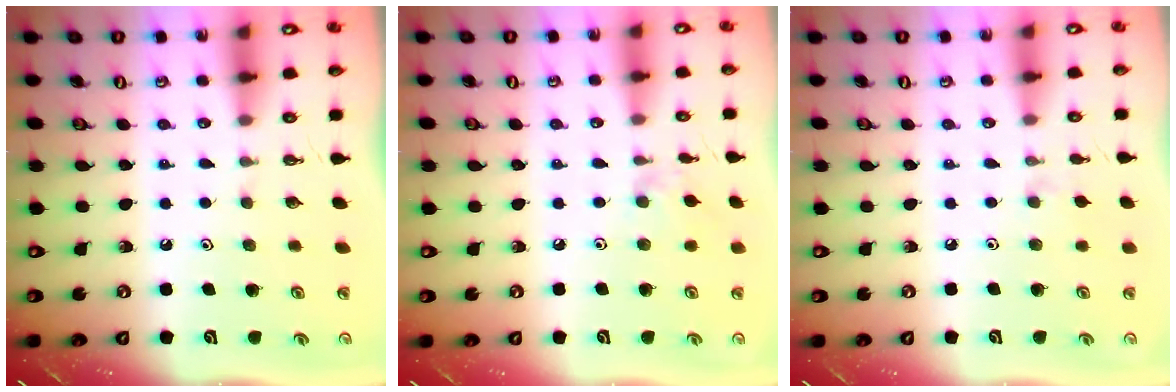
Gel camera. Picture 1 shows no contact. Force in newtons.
{"total": 4.0, "press": 4.0, "slide": 0.5}
{"total": 2.4, "press": 2.3, "slide": 0.5}